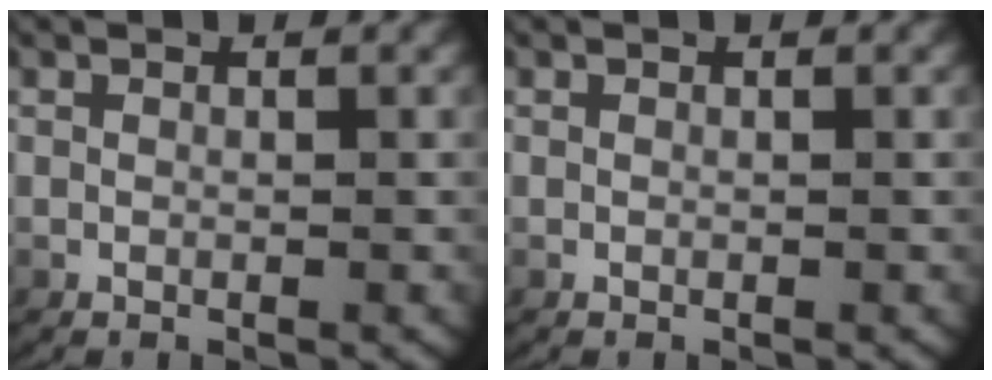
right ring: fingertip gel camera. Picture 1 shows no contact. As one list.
[{"total": 0.0}]